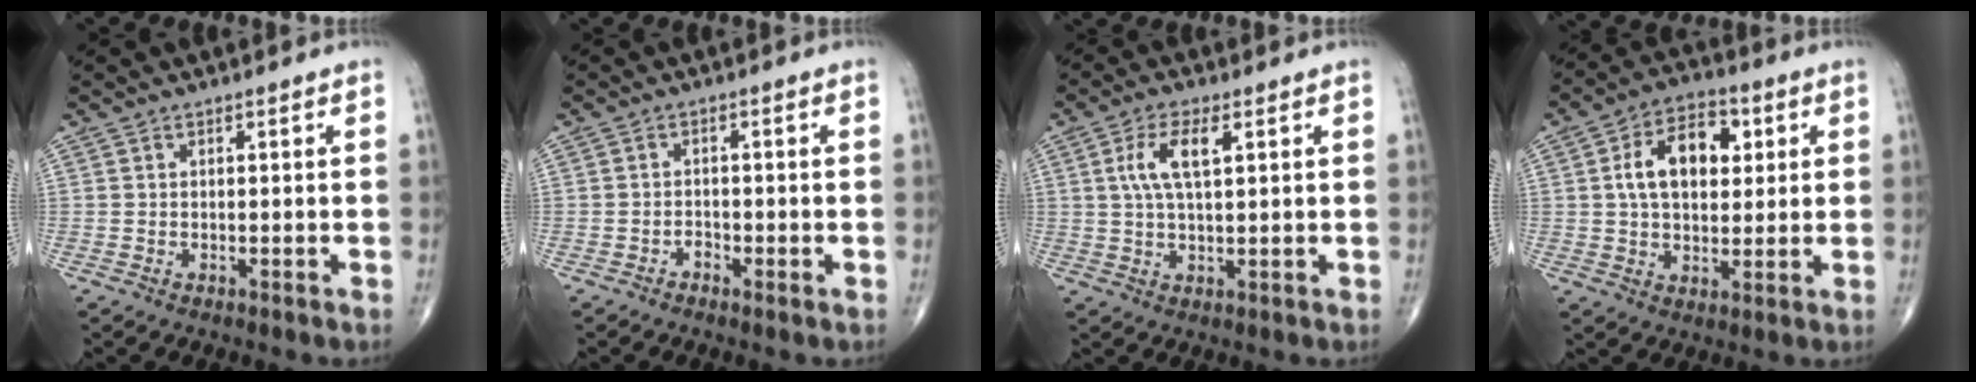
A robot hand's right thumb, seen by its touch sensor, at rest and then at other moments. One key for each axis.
{"total": 1.3, "fx": -0.9, "fy": 0.6, "fz": 0.6, "tx": -0.004, "ty": 0.003, "tz": -0.021}
{"total": 6.7, "fx": 2.0, "fy": 2.5, "fz": 5.9, "tx": -0.122, "ty": 0.004, "tz": 0.041}
{"total": 12.4, "fx": 2.7, "fy": 7.8, "fz": 9.3, "tx": -0.128, "ty": 0.010, "tz": 0.039}